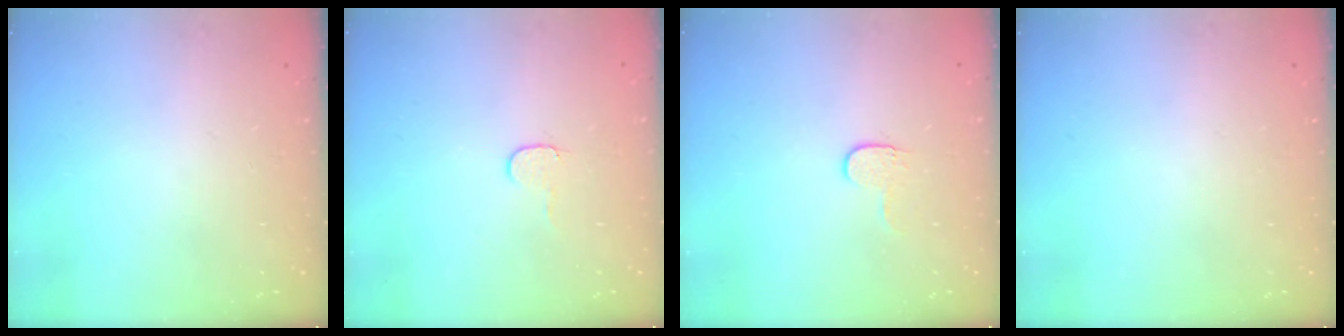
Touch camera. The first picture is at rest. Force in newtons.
{"total": 4.4, "press": 4.4, "slide": 0.3}
{"total": 3.6, "press": 3.6, "slide": 0.4}
{"total": 0.0}